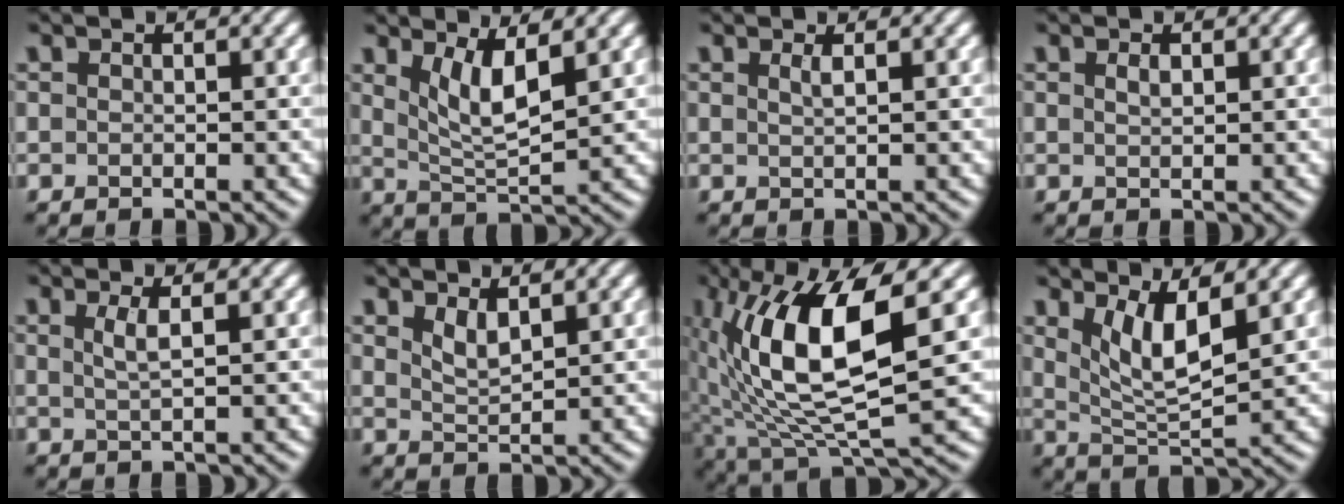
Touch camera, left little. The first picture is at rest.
{"total": 4.1, "force": [1.8, 1.1, 3.5], "torque": [-0.073, -0.010, 0.040]}
{"total": 1.1, "force": [0.5, 0.3, 0.9], "torque": [-0.011, 0.002, 0.007]}
{"total": 0.8, "force": [0.4, 0.3, 0.6], "torque": [-0.015, 0.000, 0.010]}
{"total": 1.8, "force": [0.6, 0.4, 1.6], "torque": [-0.031, -0.001, 0.008]}
{"total": 1.9, "force": [1.3, 0.6, 1.3], "torque": [-0.029, -0.006, 0.029]}
{"total": 11.7, "force": [1.7, 4.2, 10.8], "torque": [-0.211, -0.006, 0.035]}
{"total": 4.6, "force": [2.1, 1.2, 3.9], "torque": [-0.077, -0.012, 0.046]}